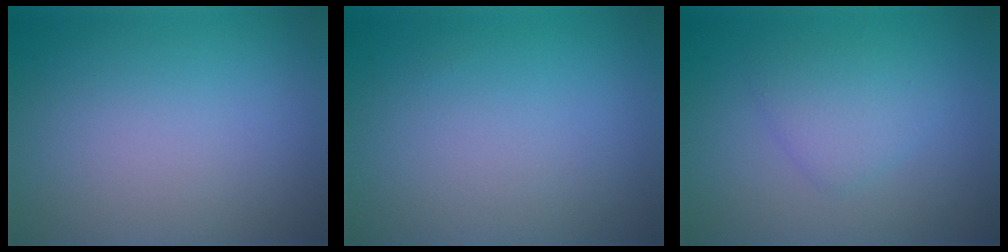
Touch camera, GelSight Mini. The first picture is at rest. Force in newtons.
{"total": 0.0}
{"total": 2.4, "press": 2.4, "slide": 0.1}